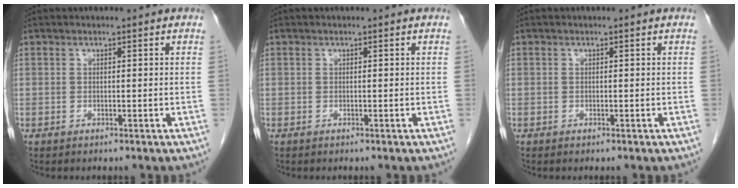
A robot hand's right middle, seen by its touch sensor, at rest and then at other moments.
{"total": 0.0}
{"total": 0.0}